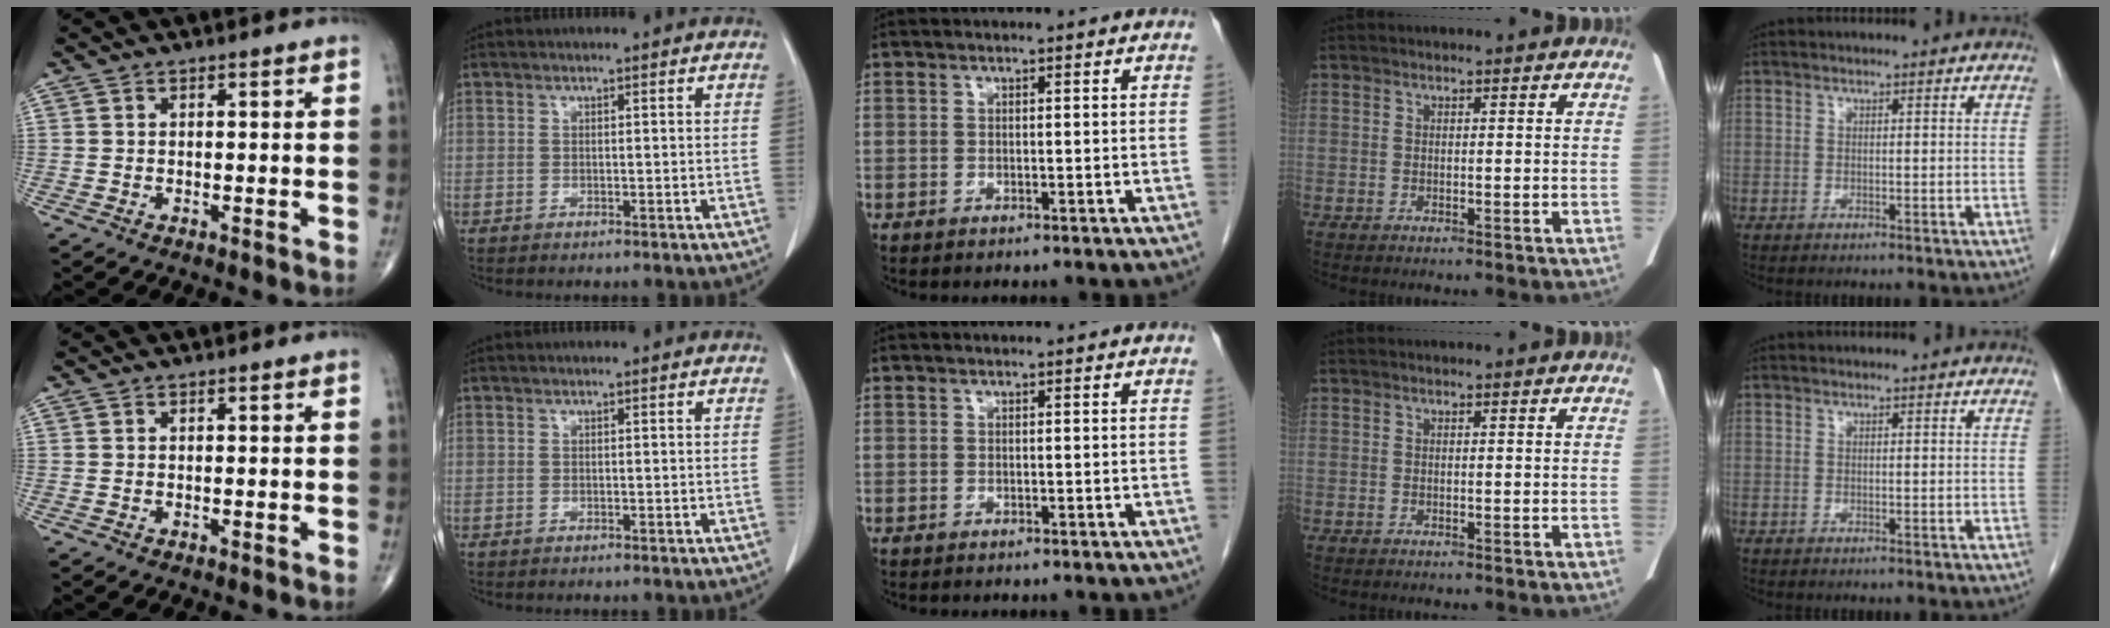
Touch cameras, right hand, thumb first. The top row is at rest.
{}